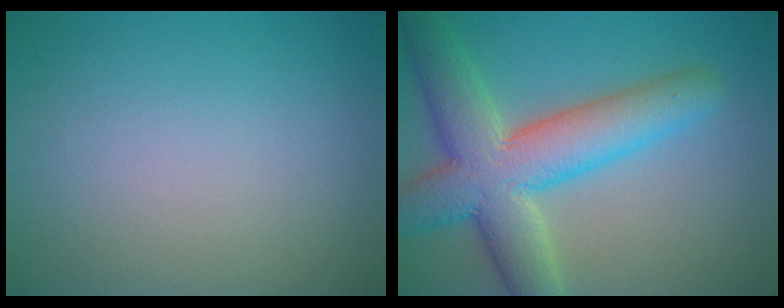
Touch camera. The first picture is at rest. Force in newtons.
{"total": 9.3, "press": 9.2, "slide": 0.6}